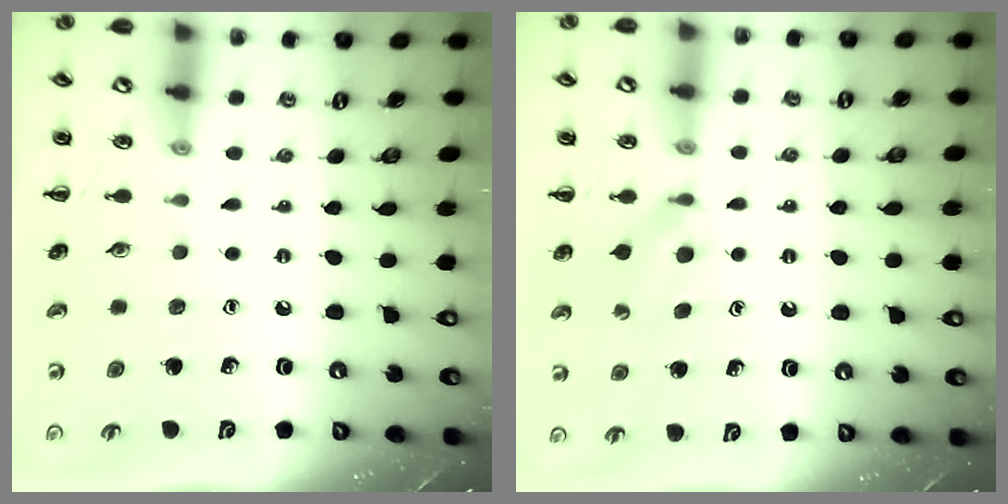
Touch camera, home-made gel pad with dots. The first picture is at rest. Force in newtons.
{"total": 6.1, "press": 5.8, "slide": 1.9}